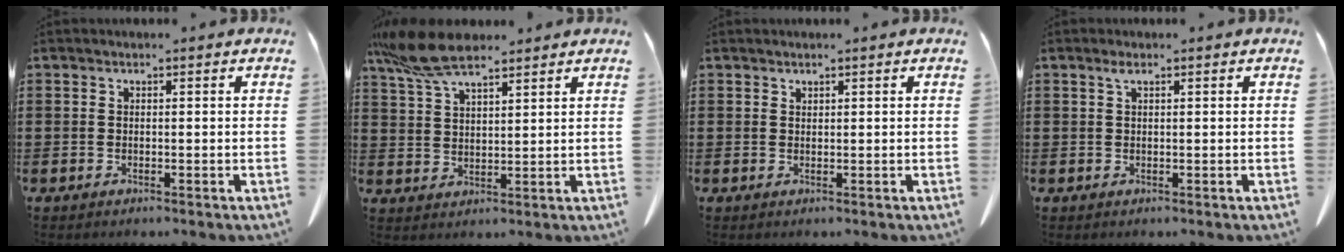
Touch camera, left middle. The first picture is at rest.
{"total": 9.2, "force": [6.9, 2.6, 5.5], "torque": [-0.129, -0.009, 0.127]}
{"total": 0.6, "force": [0.6, 0.1, 0.1], "torque": [-0.003, -0.001, 0.012]}
{"total": 1.2, "force": [0.6, 0.3, 1.0], "torque": [-0.021, 0.003, 0.009]}